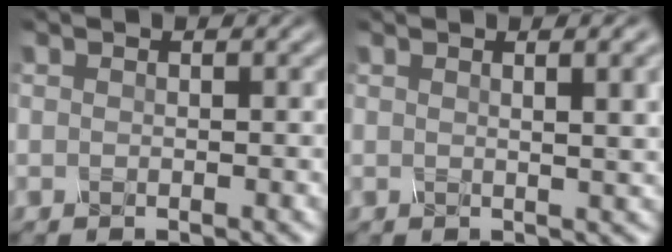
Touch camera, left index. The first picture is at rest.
{"total": 6.3, "force": [2.0, 2.5, 5.4], "torque": [-0.032, 0.024, 0.006]}